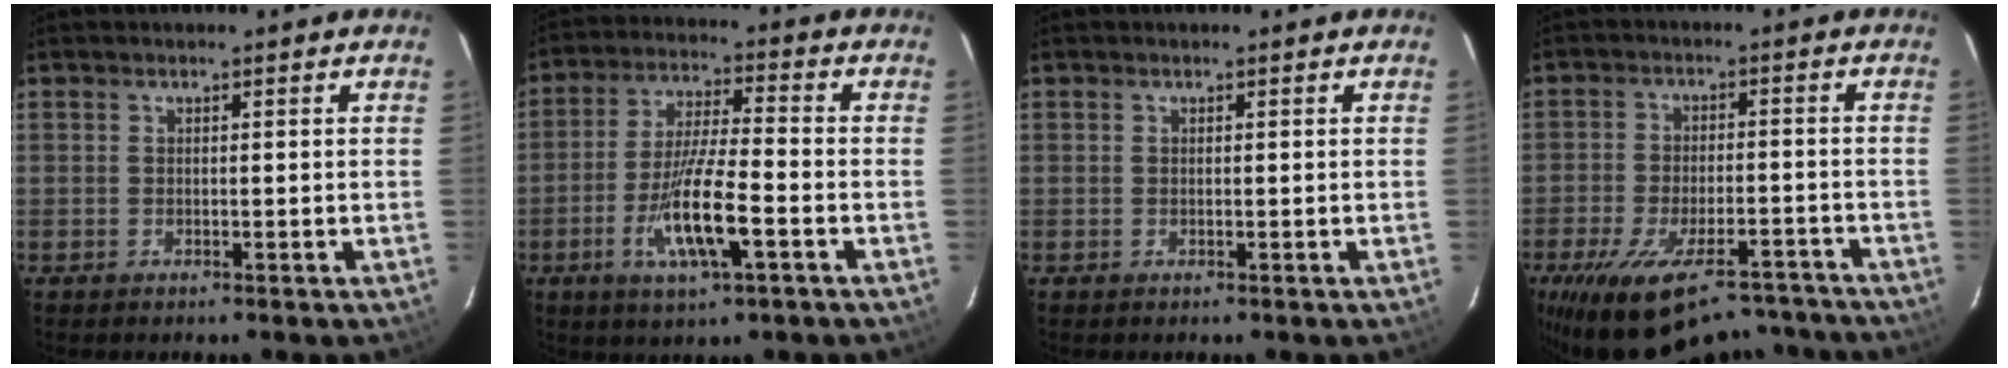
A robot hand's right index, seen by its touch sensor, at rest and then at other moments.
{"total": 11.5, "force": [-4.4, 2.0, 10.4], "torque": [-0.209, -0.010, -0.081]}
{"total": 0.0}
{"total": 20.7, "force": [-16.6, 7.9, 9.5], "torque": [-0.192, -0.011, -0.231]}